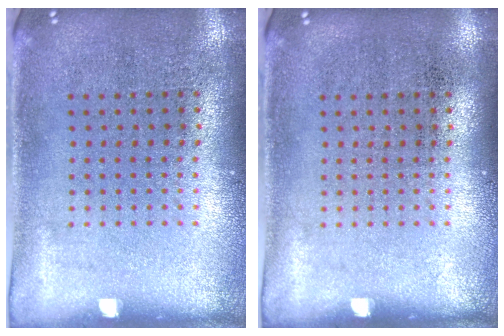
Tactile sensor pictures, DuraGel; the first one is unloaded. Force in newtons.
{"total": 0.0}